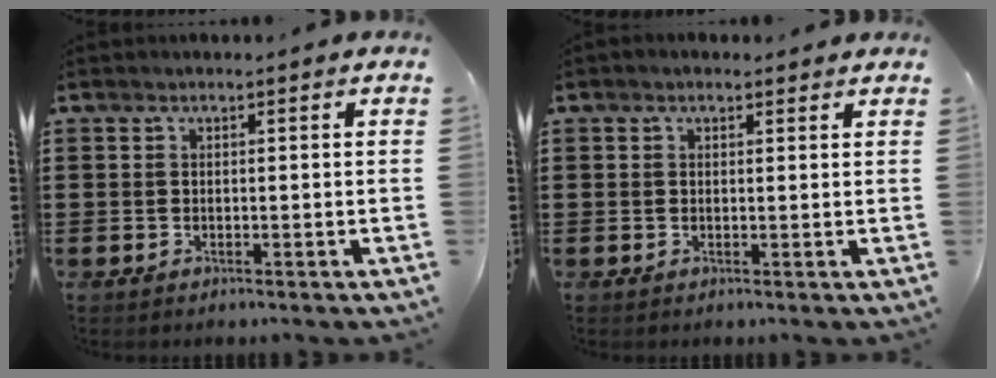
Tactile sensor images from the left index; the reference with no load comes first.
{"total": 1.0, "force": [0.8, 0.5, 0.4], "torque": [-0.009, 0.006, 0.015]}